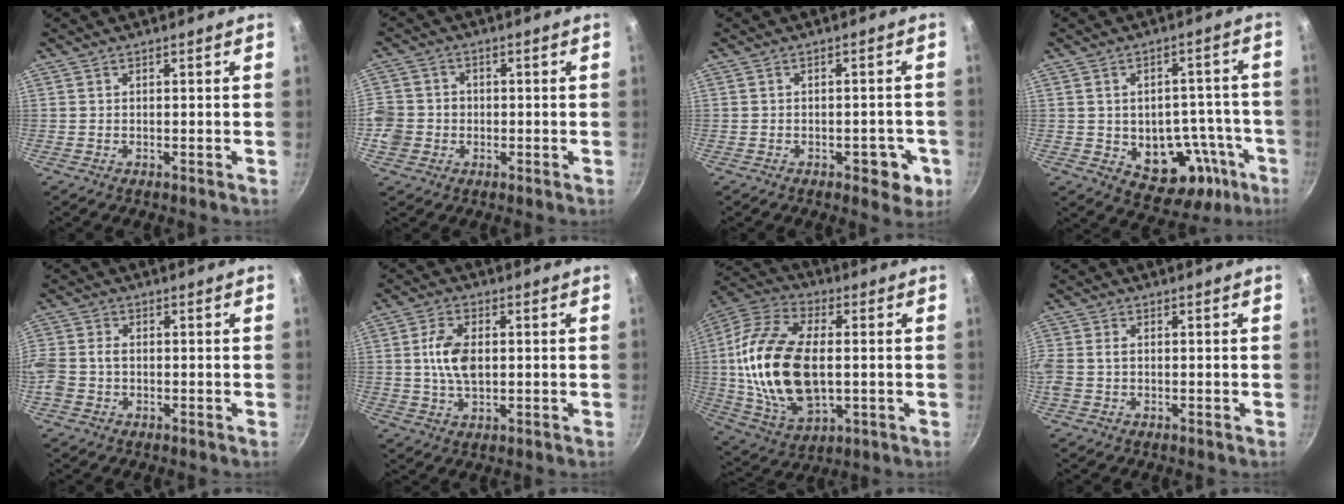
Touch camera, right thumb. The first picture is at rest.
{"total": 7.0, "force": [-1.3, 6.4, 2.5], "torque": [-0.037, 0.017, -0.025]}
{"total": 5.0, "force": [-2.2, 2.6, 3.7], "torque": [-0.023, 0.014, -0.025]}
{"total": 13.9, "force": [-5.2, 9.1, 9.1], "torque": [-0.082, 0.043, -0.056]}
{"total": 6.1, "force": [-0.8, 4.5, 4.0], "torque": [-0.099, 0.016, -0.019]}
{"total": 7.8, "force": [0.6, 4.5, 6.4], "torque": [-0.123, 0.001, 0.011]}
{"total": 23.9, "force": [0.2, 13.1, 20.0], "torque": [-0.408, 0.002, 0.011]}
{"total": 3.9, "force": [-0.2, 2.8, 2.7], "torque": [-0.075, 0.008, -0.004]}